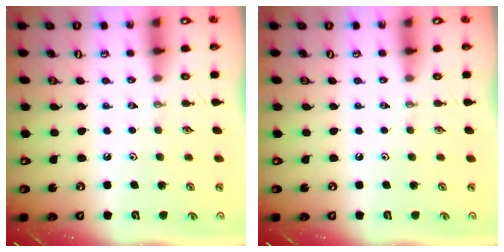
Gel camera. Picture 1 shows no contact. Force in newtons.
{"total": 0.0}